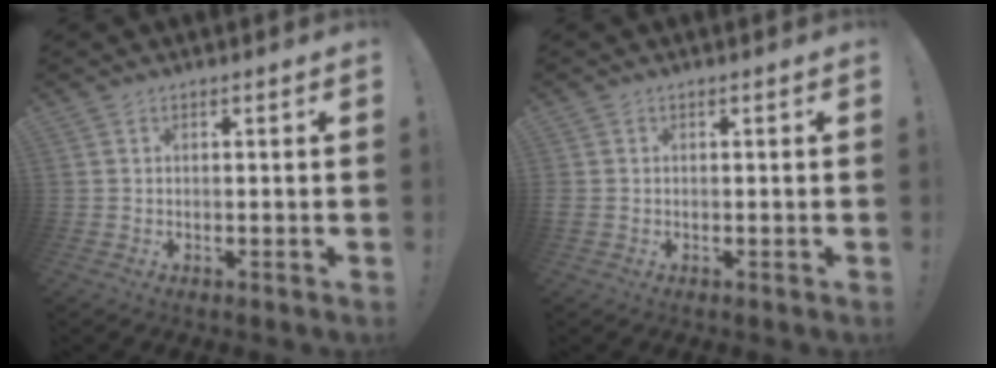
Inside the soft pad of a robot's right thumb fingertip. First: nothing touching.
{"total": 0.9, "force": [-0.3, 0.8, 0.4], "torque": [-0.005, 0.002, -0.004]}